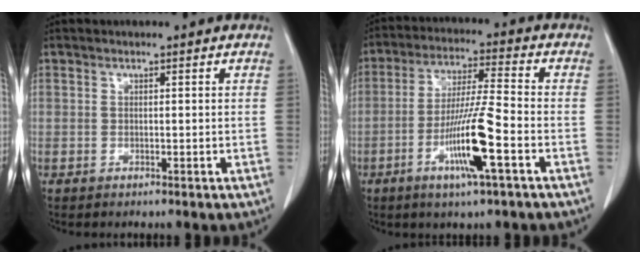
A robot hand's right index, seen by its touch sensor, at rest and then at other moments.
{"total": 11.4, "force": [-4.3, -0.2, 10.5], "torque": [-0.203, -0.012, -0.082]}